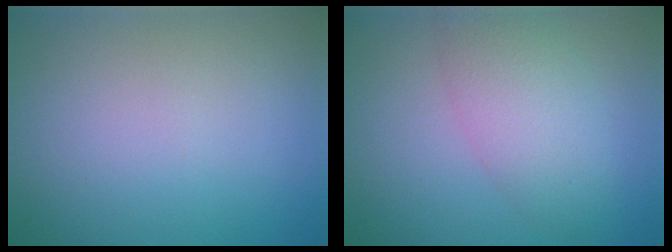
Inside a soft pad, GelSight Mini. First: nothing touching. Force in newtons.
{"total": 4.8, "press": 4.8, "slide": 0.2}